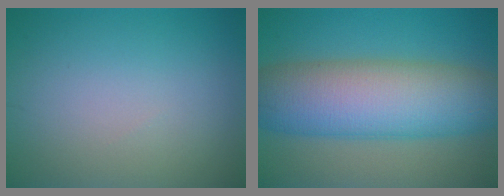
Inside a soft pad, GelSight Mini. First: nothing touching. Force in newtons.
{"total": 11.2, "press": 11.2, "slide": 0.2}